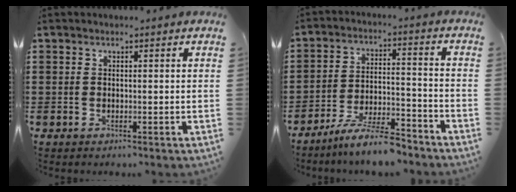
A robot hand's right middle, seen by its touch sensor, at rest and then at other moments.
{"total": 8.5, "force": [-7.4, 0.7, 4.1], "torque": [-0.085, 0.004, -0.142]}